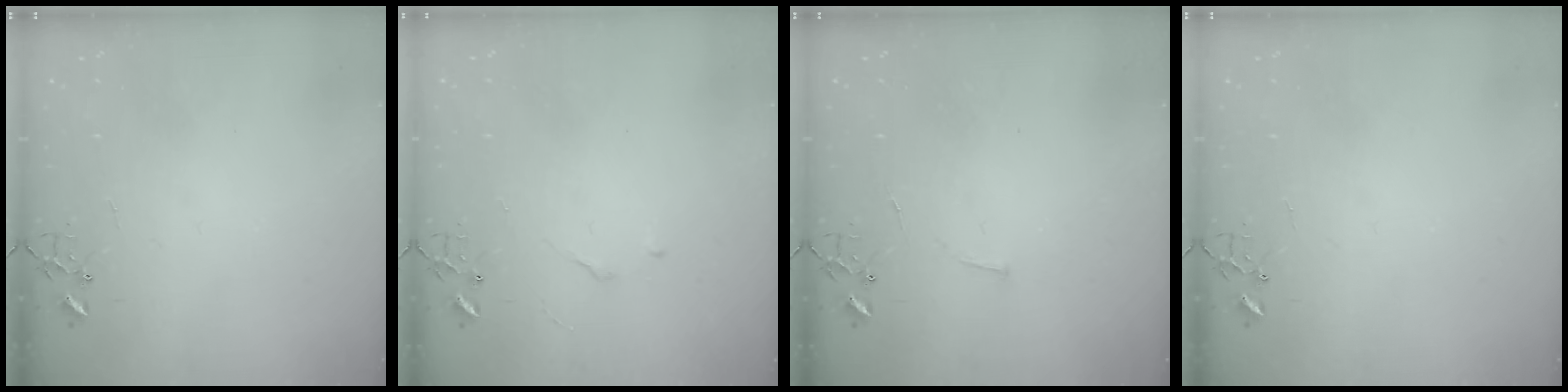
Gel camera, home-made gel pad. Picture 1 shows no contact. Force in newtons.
{"total": 2.7, "press": 2.7, "slide": 0.4}
{"total": 2.9, "press": 2.9, "slide": 0.4}
{"total": 0.0}